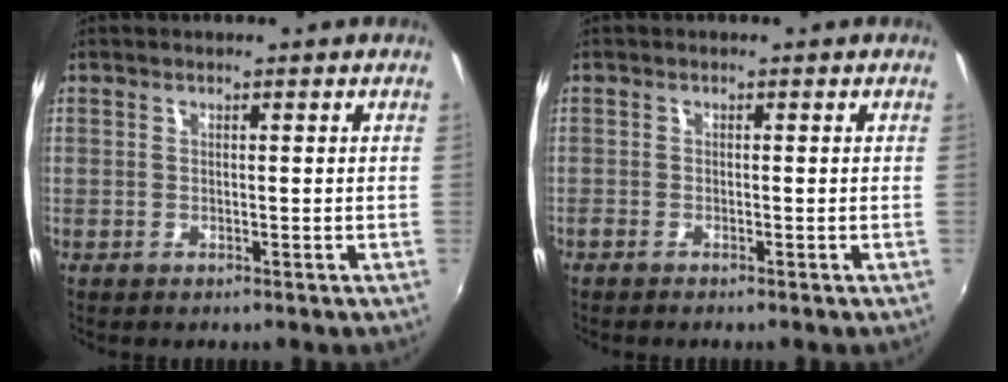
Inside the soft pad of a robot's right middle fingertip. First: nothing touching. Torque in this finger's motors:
{"motor_torque": [-0.31, 0.21, 0.06, -0.01]}